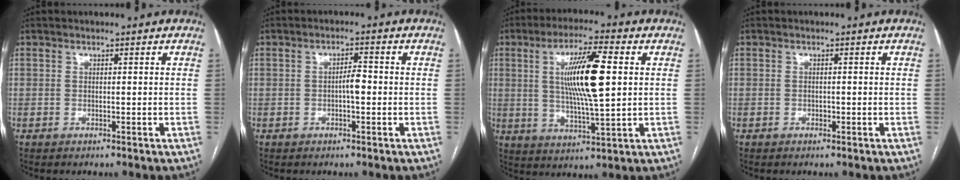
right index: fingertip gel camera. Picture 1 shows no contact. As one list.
[{"total": 2.6, "force": [-0.5, 0.7, 2.5], "torque": [-0.038, 0.005, -0.008]}, {"total": 12.5, "force": [2.2, 1.4, 12.2], "torque": [-0.222, 0.002, 0.039]}, {"total": 0.6, "force": [-0.2, 0.4, 0.4], "torque": [-0.008, 0.001, -0.003]}]